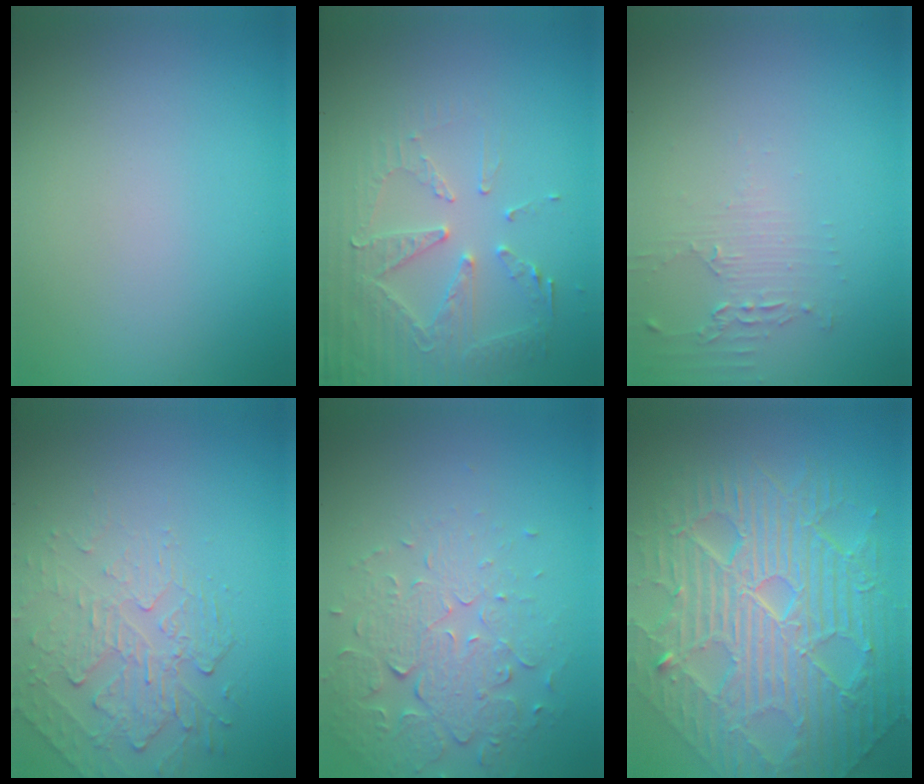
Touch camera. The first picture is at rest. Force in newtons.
{"total": 4.1, "press": 3.7, "slide": 1.7}
{"total": 1.5, "press": 1.5, "slide": 0.4}
{"total": 2.4, "press": 1.7, "slide": 1.7}
{"total": 5.5, "press": 3.6, "slide": 4.1}
{"total": 11.4, "press": 7.5, "slide": 8.5}